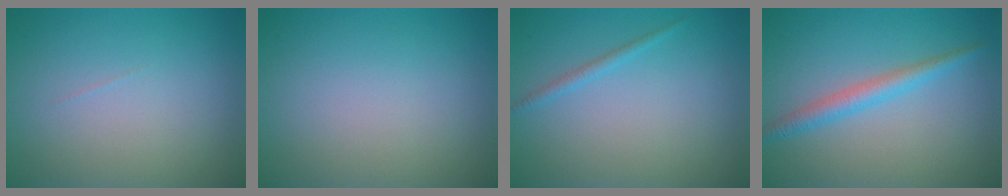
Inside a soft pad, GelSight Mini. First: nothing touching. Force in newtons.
{"total": 0.0}
{"total": 0.9, "press": 0.9, "slide": 0.1}
{"total": 2.4, "press": 2.4, "slide": 0.1}